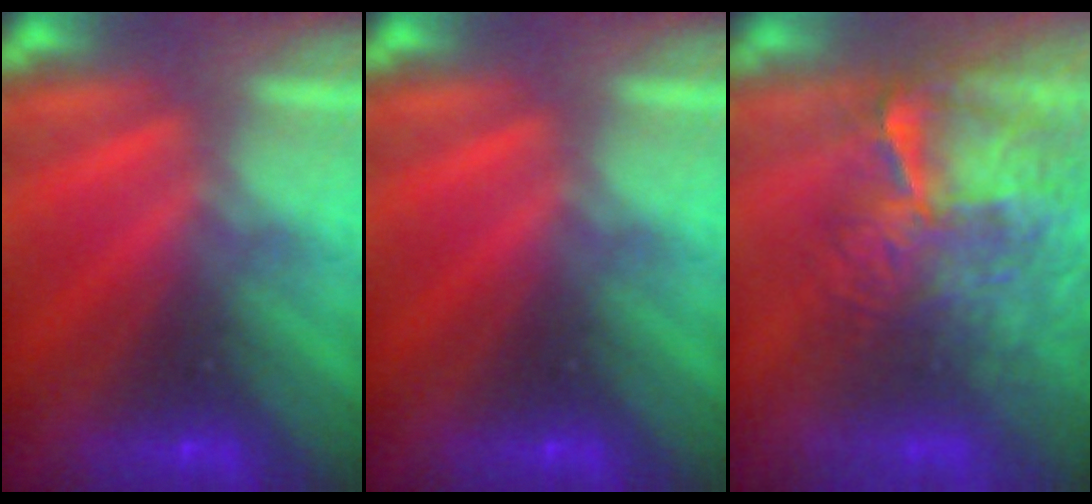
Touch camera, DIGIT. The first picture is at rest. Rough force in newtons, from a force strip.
{"total": 0.0}
{"total": 10.5}